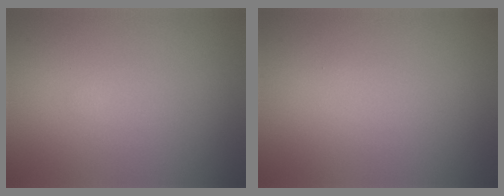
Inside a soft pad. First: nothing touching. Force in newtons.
{"total": 0.0}